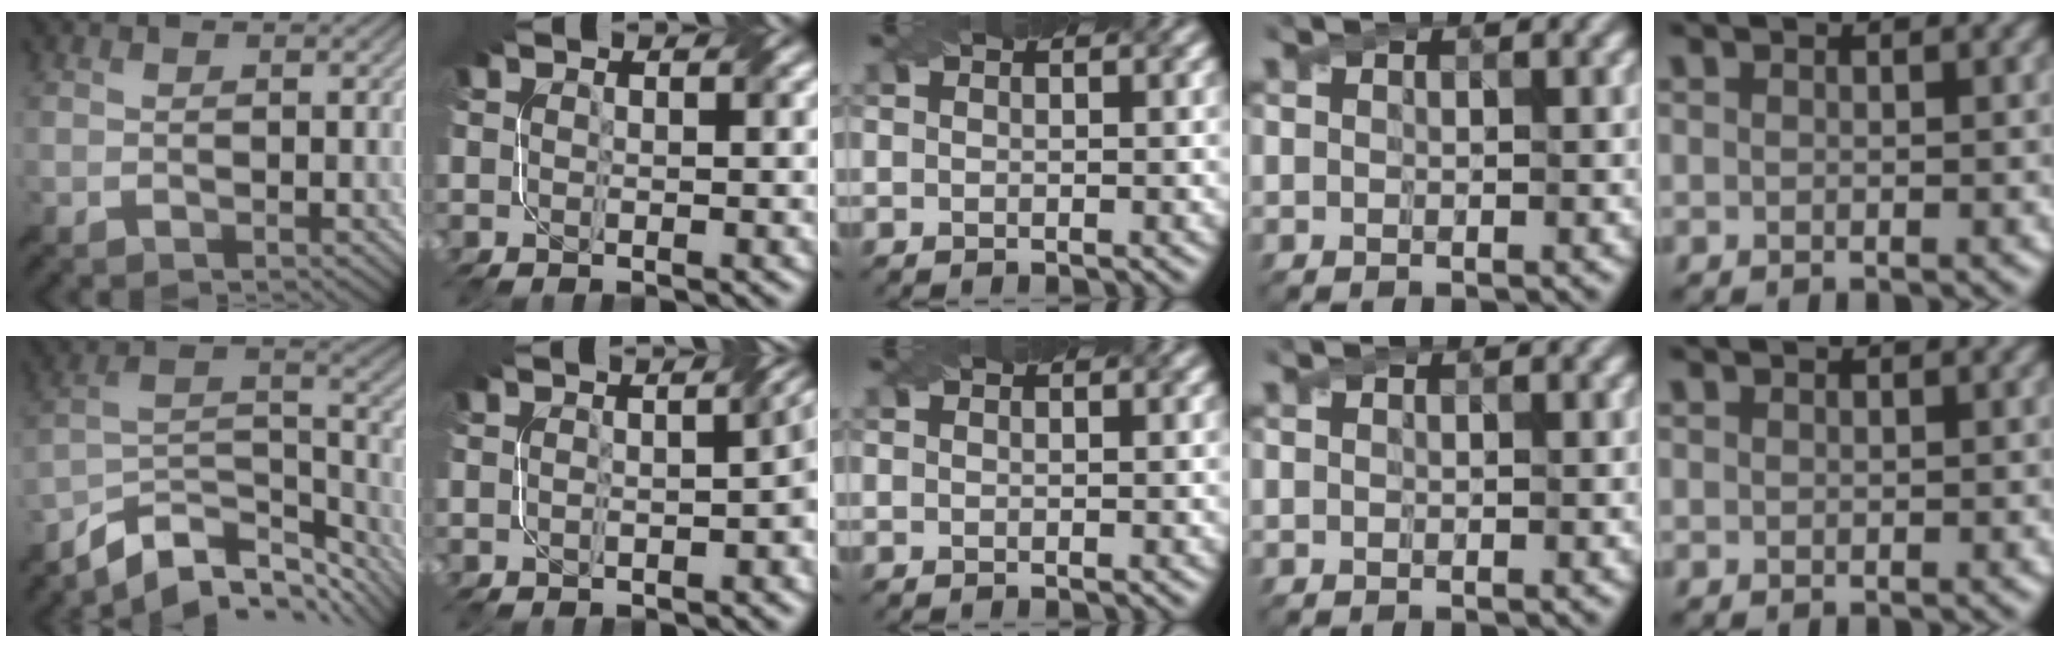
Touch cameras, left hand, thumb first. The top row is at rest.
{"thumb": {"total": 11.3, "force": [-8.6, 4.7, 5.6], "torque": [-0.106, -0.006, -0.149]}, "index": {"total": 3.1, "force": [-0.8, 0.7, 2.9], "torque": [-0.043, 0.007, -0.014]}}